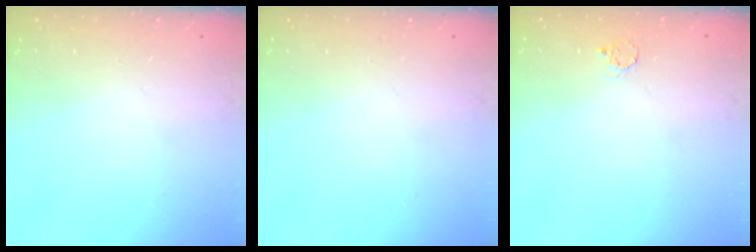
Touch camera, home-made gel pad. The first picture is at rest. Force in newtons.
{"total": 0.0}
{"total": 2.4, "press": 2.4, "slide": 0.3}